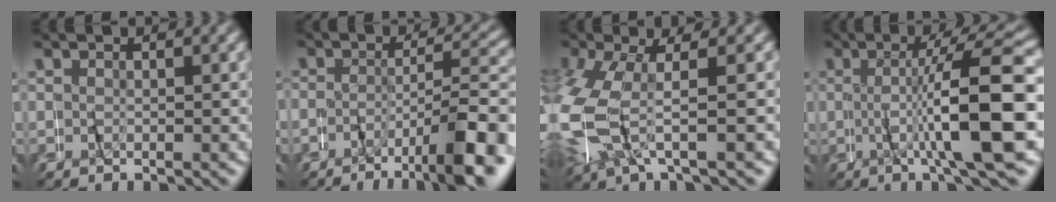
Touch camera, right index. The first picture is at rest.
{"total": 7.6, "force": [-5.5, 1.3, 5.0], "torque": [-0.081, -0.007, -0.087]}
{"total": 7.6, "force": [-0.5, 5.2, 5.4], "torque": [-0.176, -0.014, -0.003]}
{"total": 8.6, "force": [-1.0, 0.9, 8.5], "torque": [-0.126, 0.013, -0.013]}